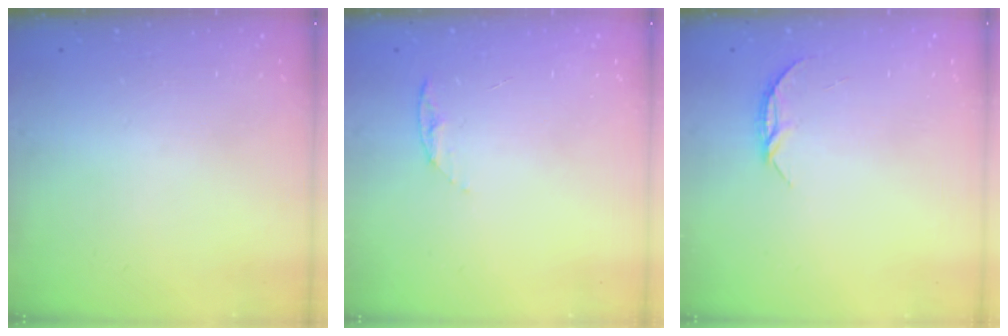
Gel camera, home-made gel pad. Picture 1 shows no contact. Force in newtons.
{"total": 4.9, "press": 4.9, "slide": 0.6}
{"total": 4.3, "press": 4.3, "slide": 0.5}